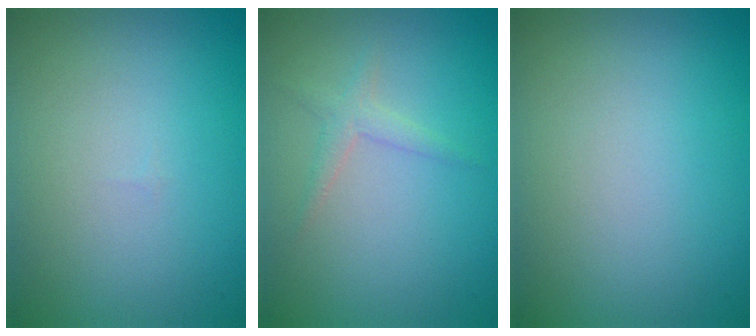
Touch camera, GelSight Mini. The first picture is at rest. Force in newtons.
{"total": 1.2, "press": 1.2, "slide": 0.0}
{"total": 0.0}